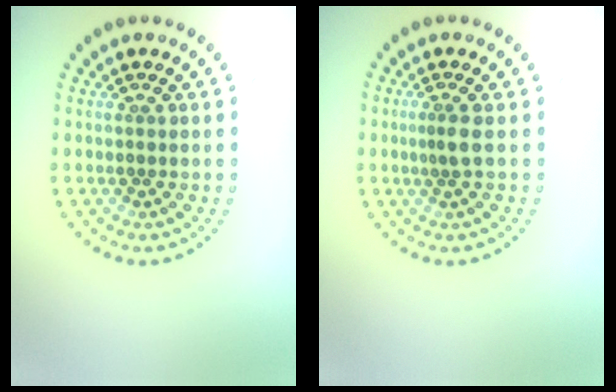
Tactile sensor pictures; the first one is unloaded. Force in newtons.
{"total": 1.1, "press": 0.7, "slide": 0.9}